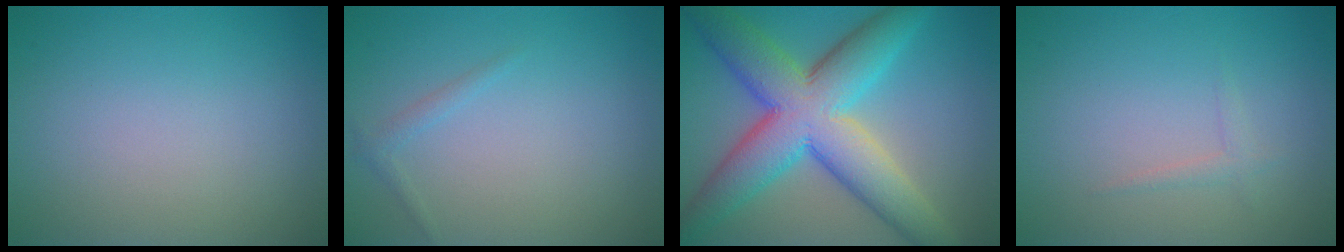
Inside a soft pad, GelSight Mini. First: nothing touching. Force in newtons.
{"total": 0.9, "press": 0.9, "slide": 0.1}
{"total": 11.1, "press": 11.1, "slide": 0.3}
{"total": 0.9, "press": 0.9, "slide": 0.1}